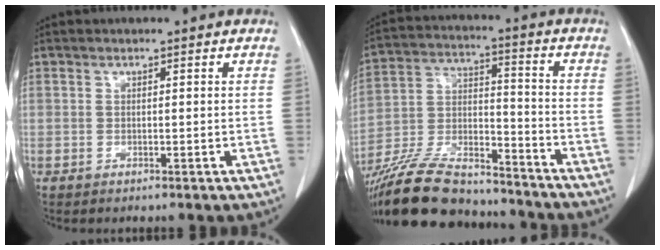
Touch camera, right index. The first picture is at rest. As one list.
[{"total": 19.0, "force": [-16.9, 5.0, 7.1], "torque": [-0.152, -0.001, -0.291]}]